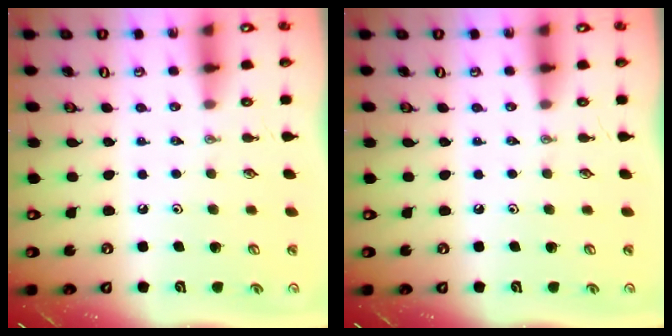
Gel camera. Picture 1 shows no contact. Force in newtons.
{"total": 0.0}